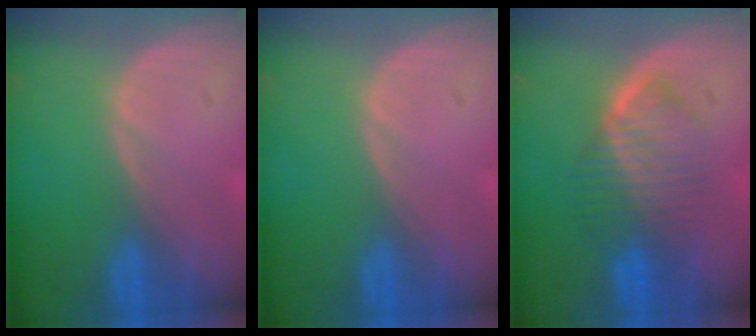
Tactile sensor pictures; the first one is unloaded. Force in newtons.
{"total": 0.0}
{"total": 6.4, "press": 6.3, "slide": 1.0}